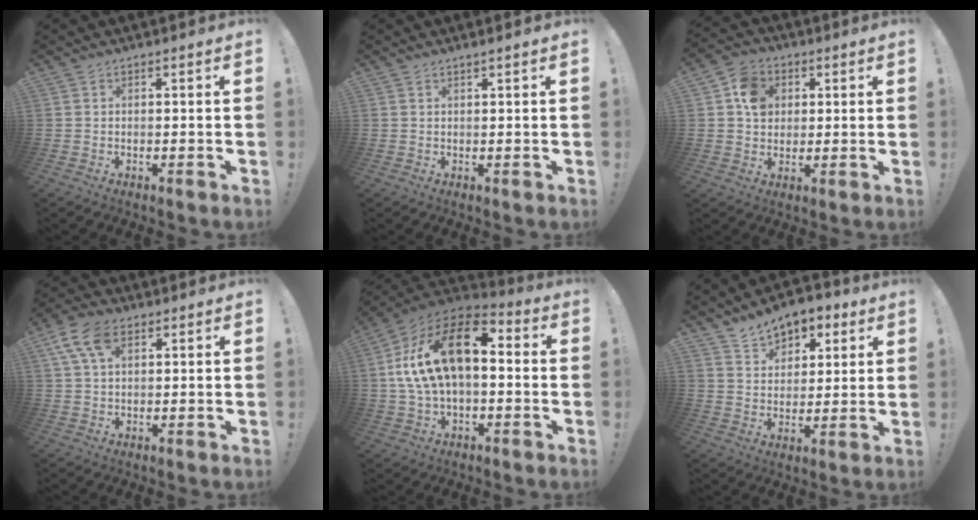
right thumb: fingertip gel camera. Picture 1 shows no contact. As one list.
[{"total": 0.9, "force": [0.7, -0.1, 0.5], "torque": [-0.009, 0.001, 0.012]}, {"total": 9.0, "force": [2.3, 7.7, 4.1], "torque": [-0.053, 0.004, 0.046]}, {"total": 9.8, "force": [4.1, 5.8, 6.8], "torque": [-0.129, 0.002, 0.080]}, {"total": 20.6, "force": [4.4, 11.0, 16.8], "torque": [-0.302, -0.007, 0.076]}, {"total": 8.7, "force": [6.1, 5.7, 2.6], "torque": [-0.050, -0.033, 0.117]}]